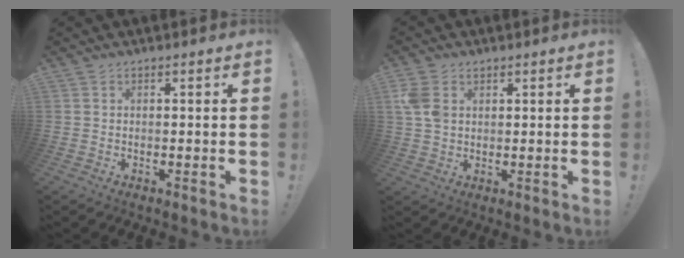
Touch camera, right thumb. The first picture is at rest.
{"total": 5.7, "force": [2.0, 4.0, 3.4], "torque": [-0.061, -0.003, 0.040]}